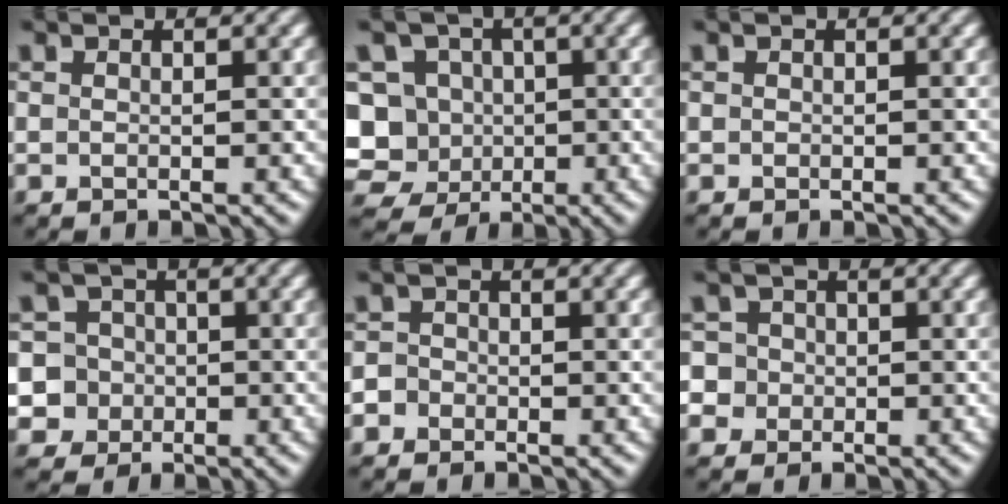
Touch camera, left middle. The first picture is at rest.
{"total": 10.1, "force": [-1.1, 9.4, 3.6], "torque": [-0.079, 0.028, -0.052]}
{"total": 0.0}
{"total": 7.1, "force": [-1.4, 6.8, 1.5], "torque": [-0.023, 0.013, -0.053]}
{"total": 1.9, "force": [-0.7, 1.7, 0.4], "torque": [0.006, 0.010, -0.025]}
{"total": 6.4, "force": [-0.6, 6.1, 2.0], "torque": [-0.038, 0.029, -0.041]}